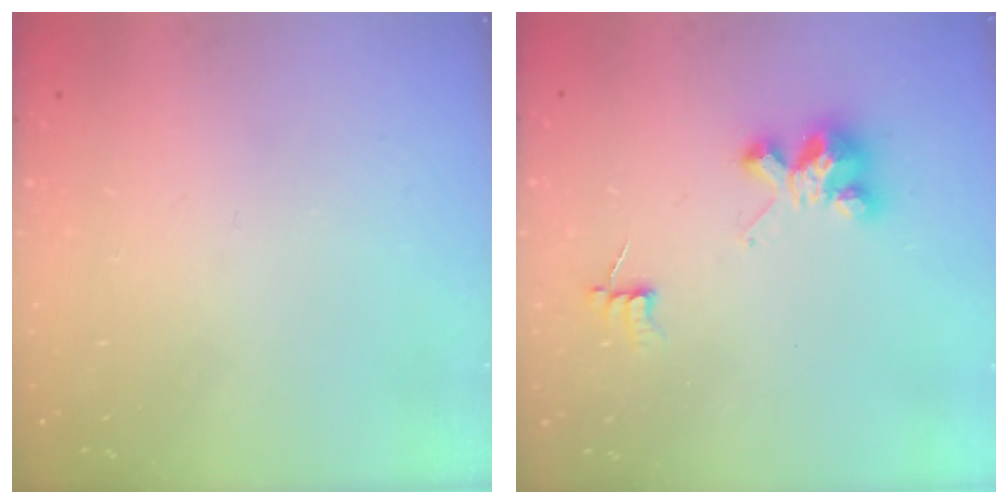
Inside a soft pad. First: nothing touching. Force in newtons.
{"total": 4.6, "press": 4.6, "slide": 0.3}